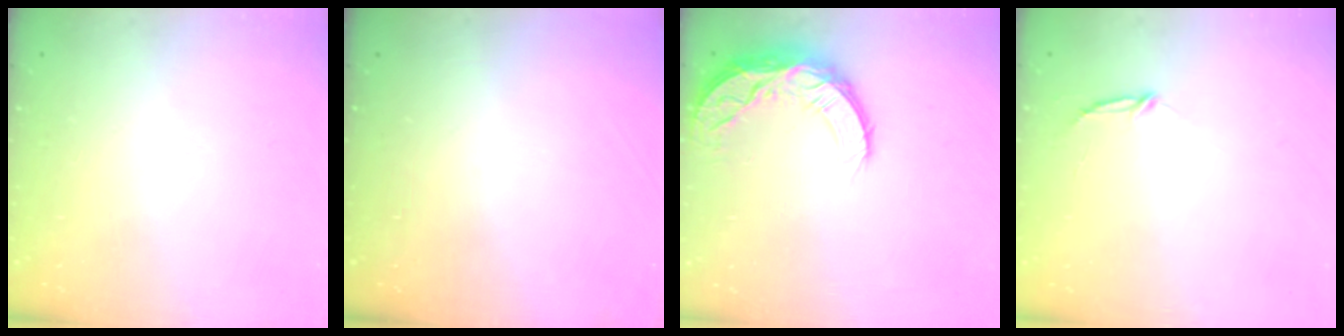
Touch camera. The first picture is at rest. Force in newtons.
{"total": 0.0}
{"total": 10.1, "press": 10.1, "slide": 0.7}
{"total": 2.8, "press": 2.8, "slide": 0.3}